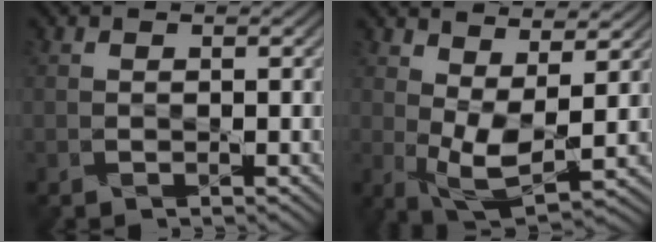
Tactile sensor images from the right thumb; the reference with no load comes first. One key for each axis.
{"total": 6.5, "fx": 2.7, "fy": 2.7, "fz": 5.3, "tx": -0.111, "ty": 0.000, "tz": 0.051}